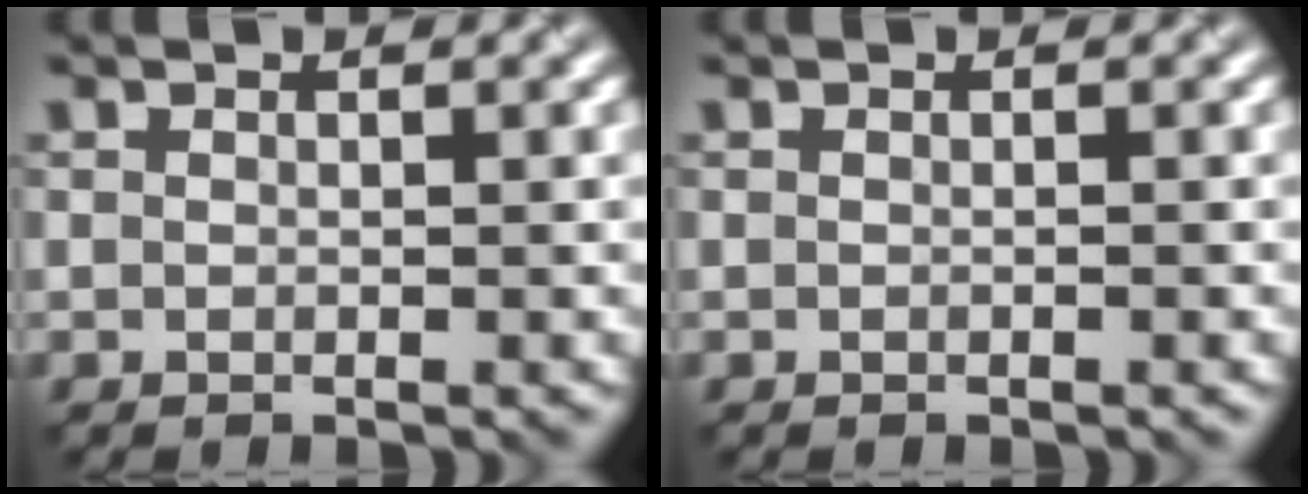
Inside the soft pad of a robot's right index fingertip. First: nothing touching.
{"total": 0.0}